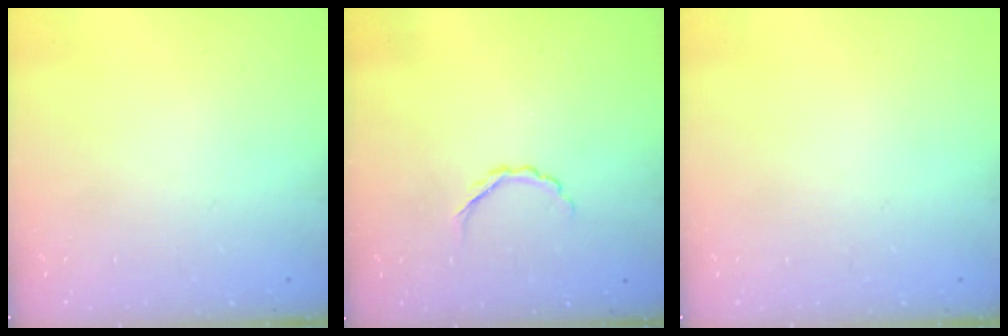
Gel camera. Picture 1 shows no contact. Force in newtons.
{"total": 2.7, "press": 2.6, "slide": 0.7}
{"total": 0.0}